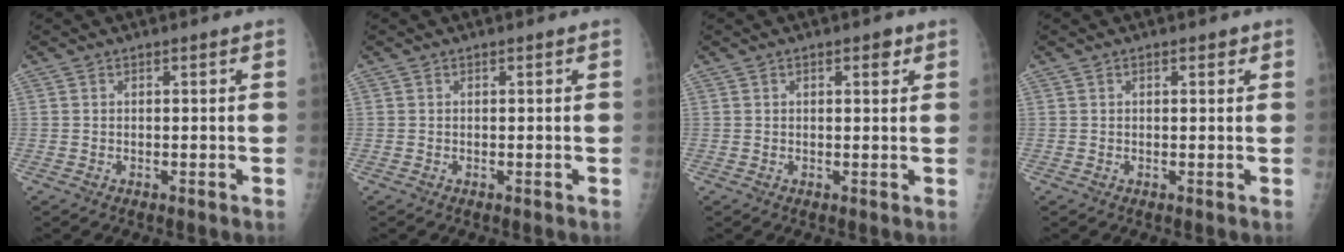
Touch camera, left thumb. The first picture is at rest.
{"total": 0.0}
{"total": 2.4, "force": [1.1, 1.0, 1.8], "torque": [-0.018, -0.001, 0.013]}
{"total": 1.4, "force": [0.7, 0.7, 1.0], "torque": [-0.011, 0.000, 0.008]}